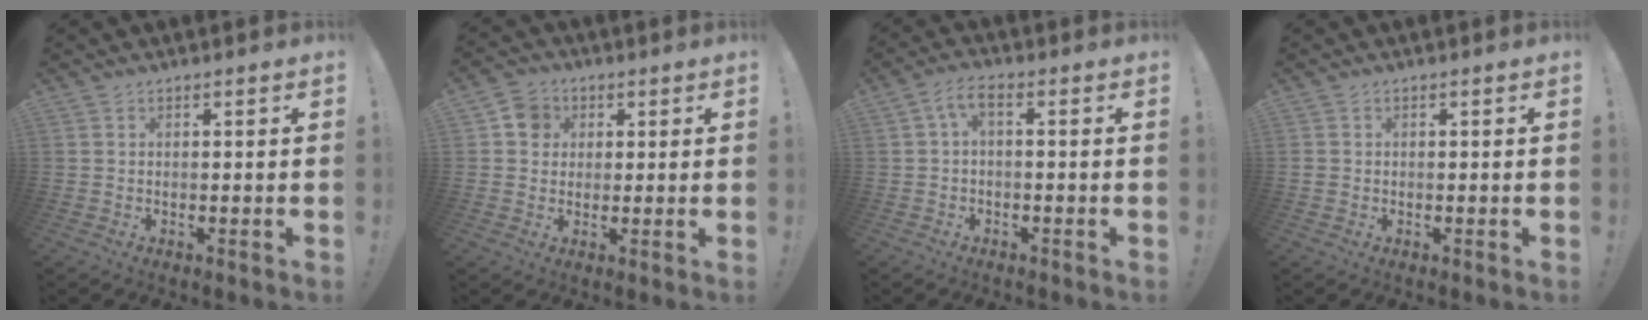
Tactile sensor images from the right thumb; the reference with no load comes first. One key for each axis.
{"total": 6.3, "fx": 1.3, "fy": 5.7, "fz": 2.3, "tx": -0.025, "ty": 0.003, "tz": 0.025}
{"total": 4.0, "fx": 0.0, "fy": 1.2, "fz": 3.8, "tx": -0.077, "ty": -0.003, "tz": -0.001}
{"total": 0.9, "fx": -0.2, "fy": 0.8, "fz": 0.2, "tx": -0.006, "ty": 0.003, "tz": -0.002}